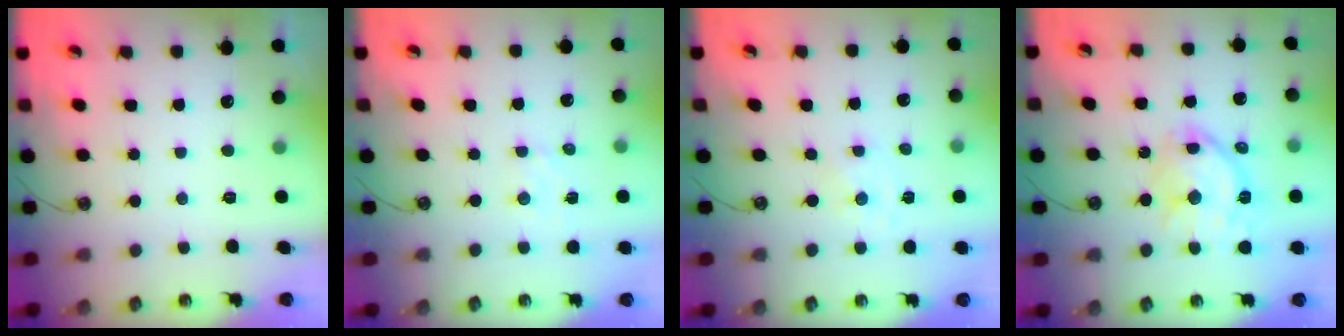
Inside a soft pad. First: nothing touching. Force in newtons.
{"total": 2.2, "press": 2.2, "slide": 0.4}
{"total": 0.0}
{"total": 13.0, "press": 12.9, "slide": 1.2}